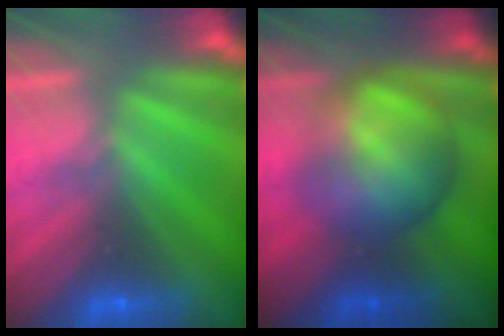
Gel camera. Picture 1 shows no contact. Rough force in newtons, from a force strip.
{"total": 7.6}